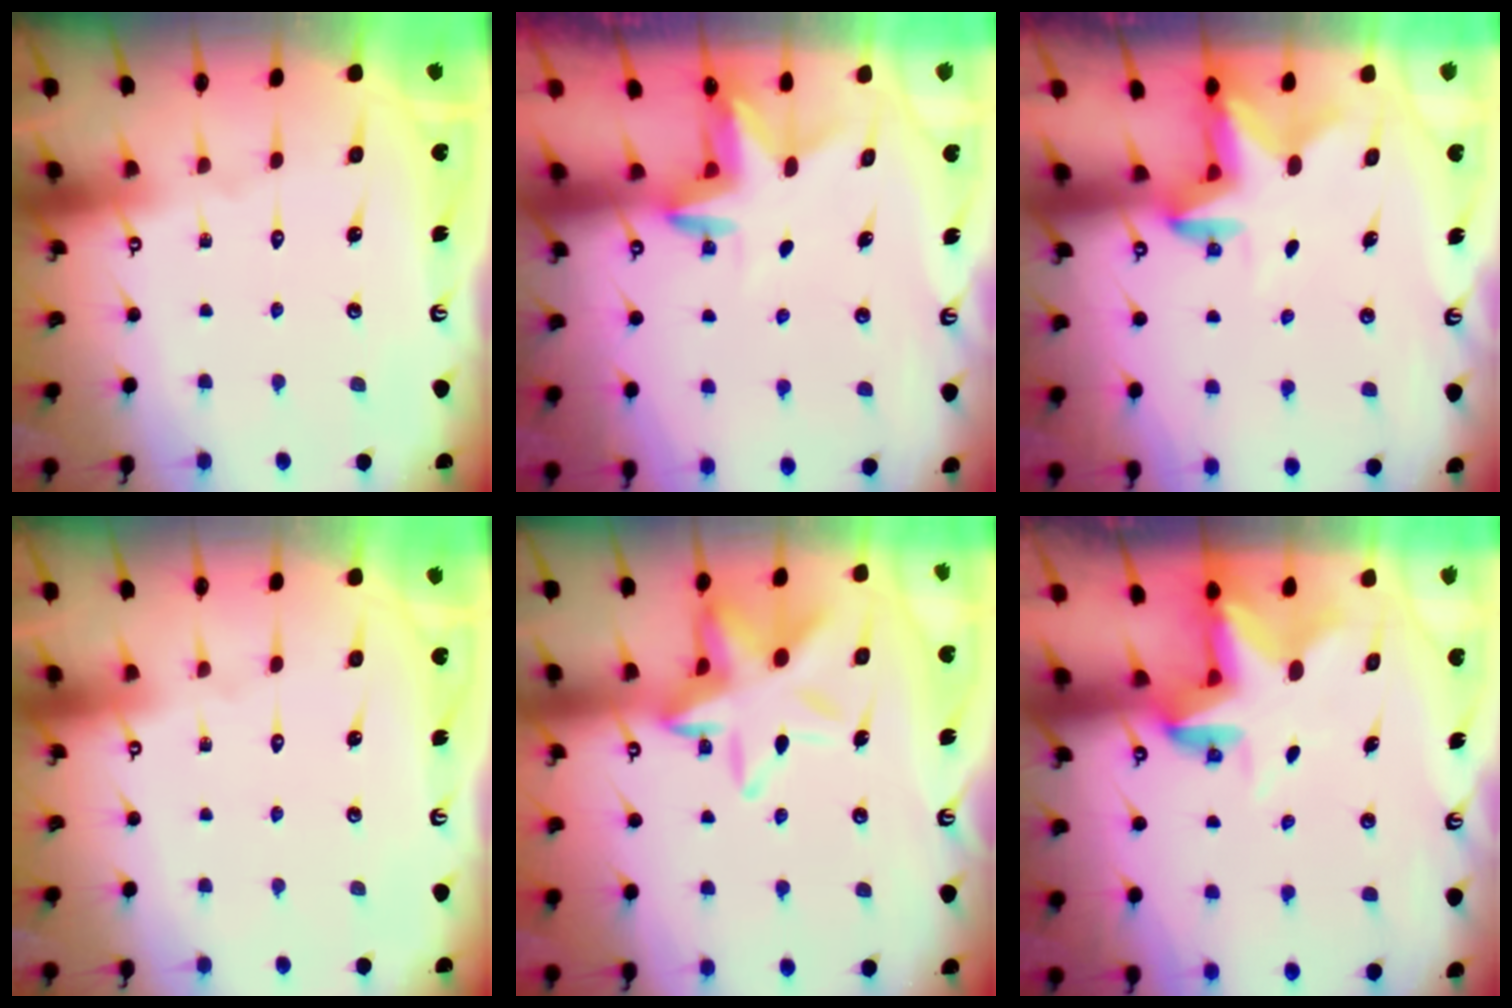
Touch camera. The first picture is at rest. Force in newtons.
{"total": 3.2, "press": 3.2, "slide": 0.3}
{"total": 2.5, "press": 2.5, "slide": 0.5}
{"total": 0.0}
{"total": 14.2, "press": 14.1, "slide": 1.6}
{"total": 4.8, "press": 4.8, "slide": 0.2}